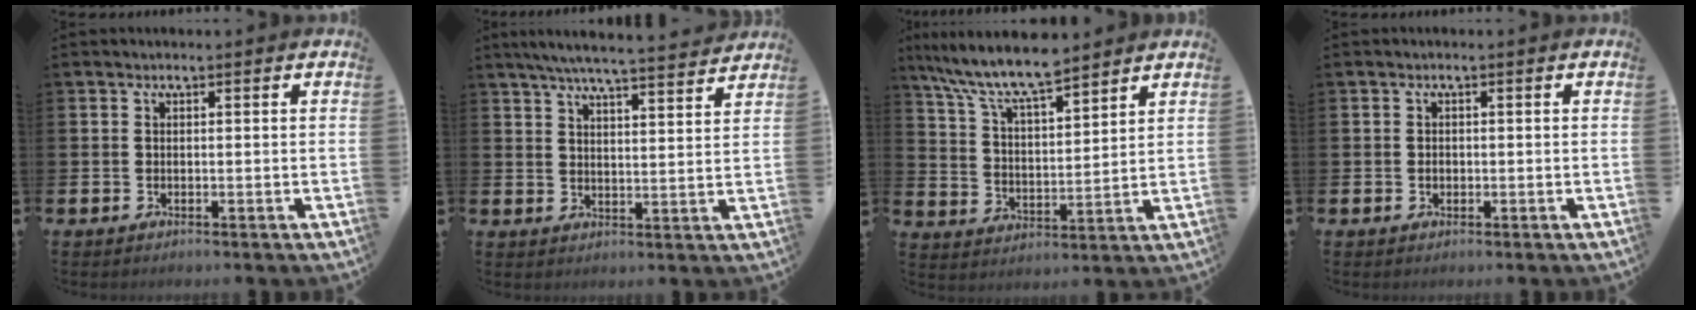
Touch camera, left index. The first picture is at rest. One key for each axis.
{"total": 6.3, "fx": 5.9, "fy": 0.0, "fz": 2.2, "tx": -0.057, "ty": -0.033, "tz": 0.103}
{"total": 9.0, "fx": 8.1, "fy": 1.4, "fz": 3.5, "tx": -0.099, "ty": -0.041, "tz": 0.146}
{"total": 0.8, "fx": -0.1, "fy": 0.7, "fz": 0.4, "tx": -0.005, "ty": 0.004, "tz": -0.004}